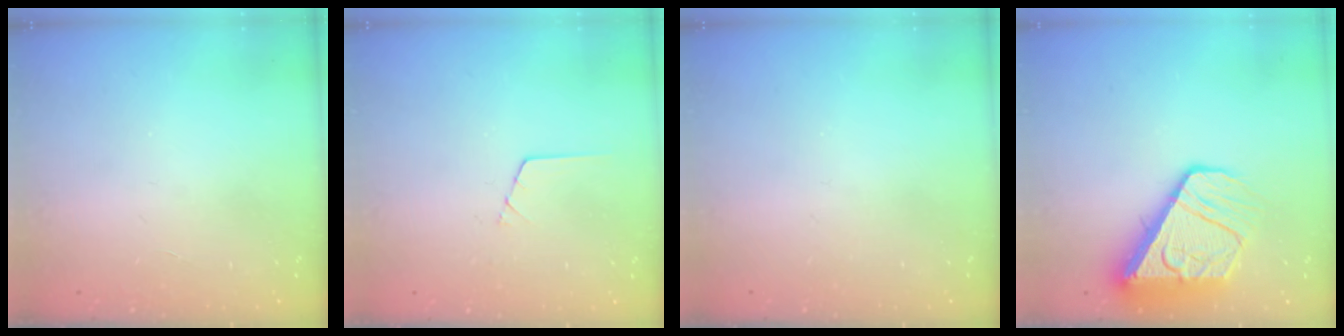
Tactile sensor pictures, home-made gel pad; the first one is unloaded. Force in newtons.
{"total": 0.6, "press": 0.6, "slide": 0.2}
{"total": 0.0}
{"total": 12.5, "press": 12.5, "slide": 1.4}